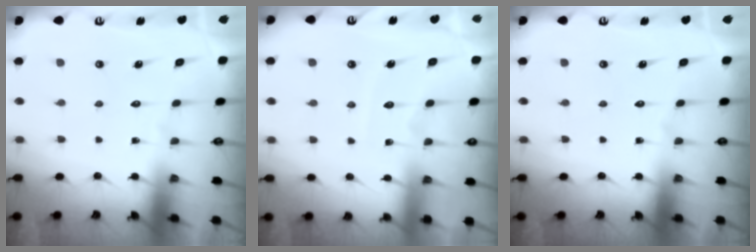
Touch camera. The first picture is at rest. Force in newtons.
{"total": 5.0, "press": 5.0, "slide": 0.4}
{"total": 0.0}